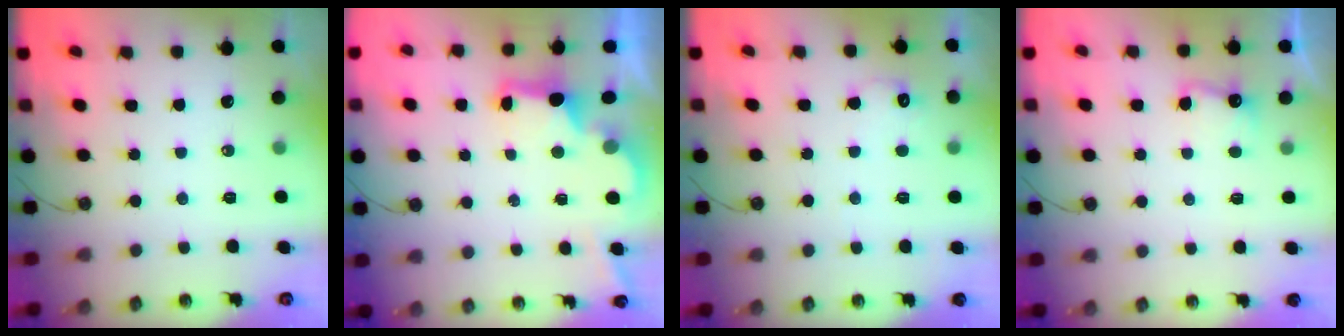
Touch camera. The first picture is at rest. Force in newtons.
{"total": 2.9, "press": 2.8, "slide": 0.9}
{"total": 7.8, "press": 7.7, "slide": 0.5}
{"total": 3.0, "press": 2.8, "slide": 0.9}